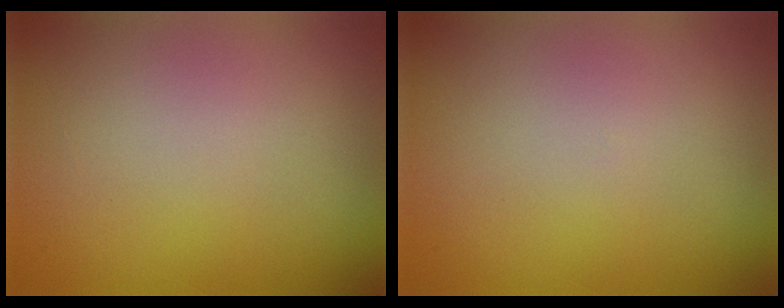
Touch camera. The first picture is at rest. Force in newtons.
{"total": 0.0}